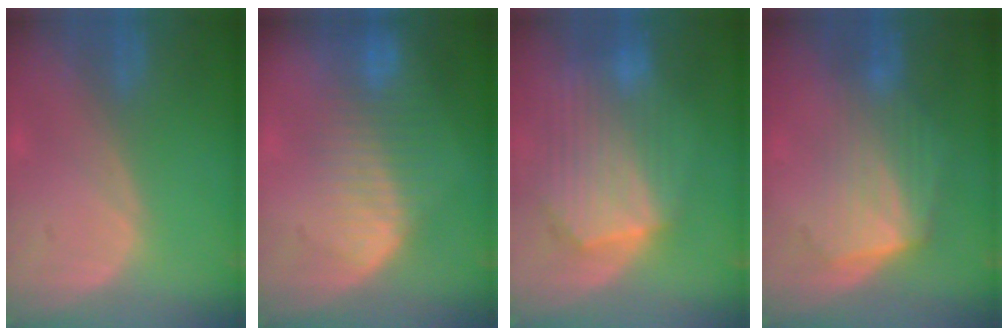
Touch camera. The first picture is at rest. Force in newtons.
{"total": 8.6, "press": 7.3, "slide": 4.4}
{"total": 10.3, "press": 8.9, "slide": 5.1}
{"total": 7.2, "press": 6.5, "slide": 3.0}